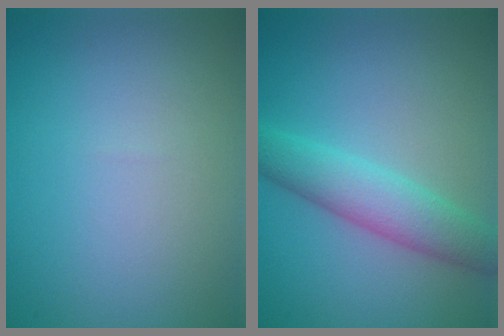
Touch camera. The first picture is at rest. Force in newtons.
{"total": 4.4, "press": 4.4, "slide": 0.2}